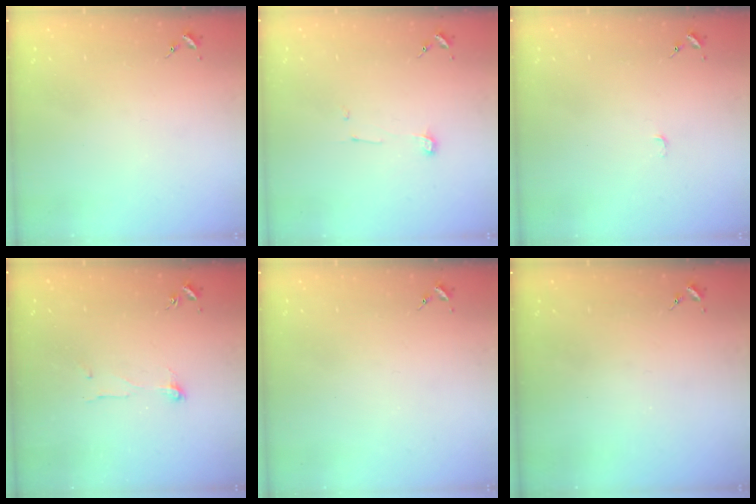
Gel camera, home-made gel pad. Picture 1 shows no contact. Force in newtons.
{"total": 4.9, "press": 4.9, "slide": 0.2}
{"total": 3.0, "press": 3.0, "slide": 0.3}
{"total": 4.1, "press": 4.1, "slide": 0.3}
{"total": 0.0}
{"total": 0.0}